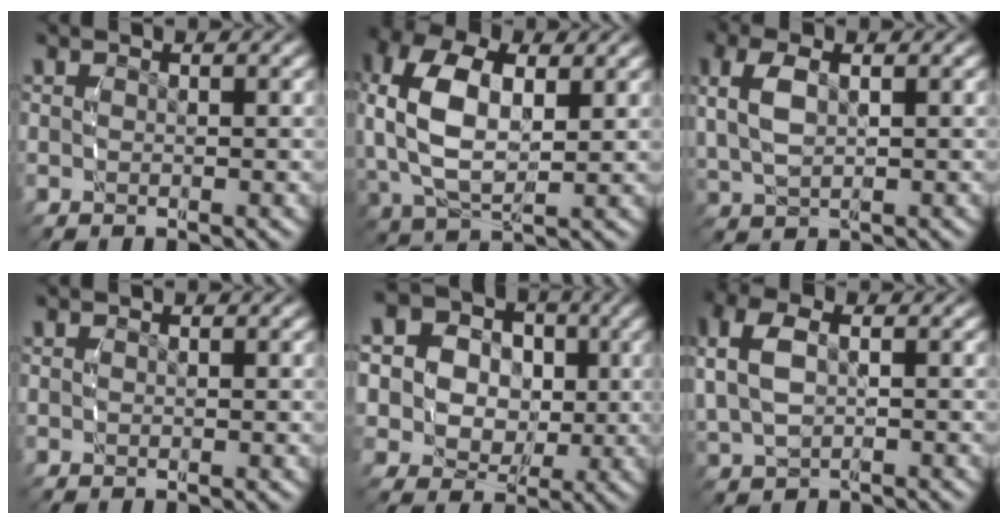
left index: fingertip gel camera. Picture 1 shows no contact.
{"total": 9.0, "force": [1.3, 5.9, 6.6], "torque": [-0.153, -0.017, 0.033]}
{"total": 4.3, "force": [1.1, 2.5, 3.2], "torque": [-0.078, 0.001, 0.028]}
{"total": 0.0}
{"total": 14.2, "force": [0.5, 12.6, 6.4], "torque": [-0.164, -0.042, 0.001]}
{"total": 4.8, "force": [0.8, 3.2, 3.5], "torque": [-0.089, -0.005, 0.024]}